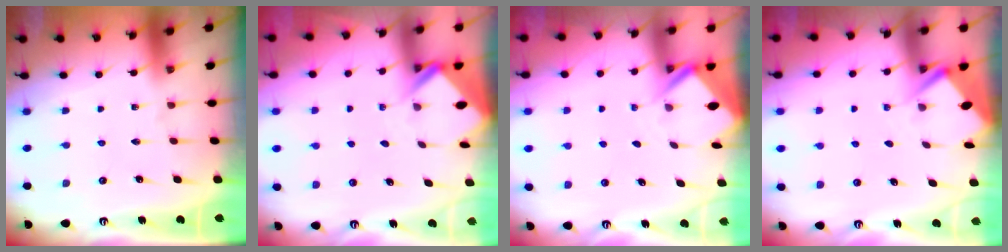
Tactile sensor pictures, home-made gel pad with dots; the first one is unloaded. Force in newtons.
{"total": 3.0, "press": 3.0, "slide": 0.2}
{"total": 2.4, "press": 2.4, "slide": 0.1}
{"total": 2.9, "press": 2.9, "slide": 0.3}